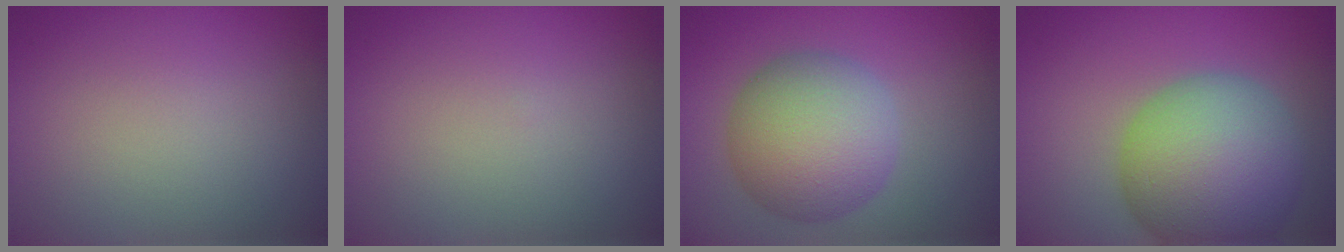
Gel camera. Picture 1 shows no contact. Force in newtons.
{"total": 0.0}
{"total": 8.1, "press": 8.1, "slide": 0.3}
{"total": 11.0, "press": 10.9, "slide": 0.6}